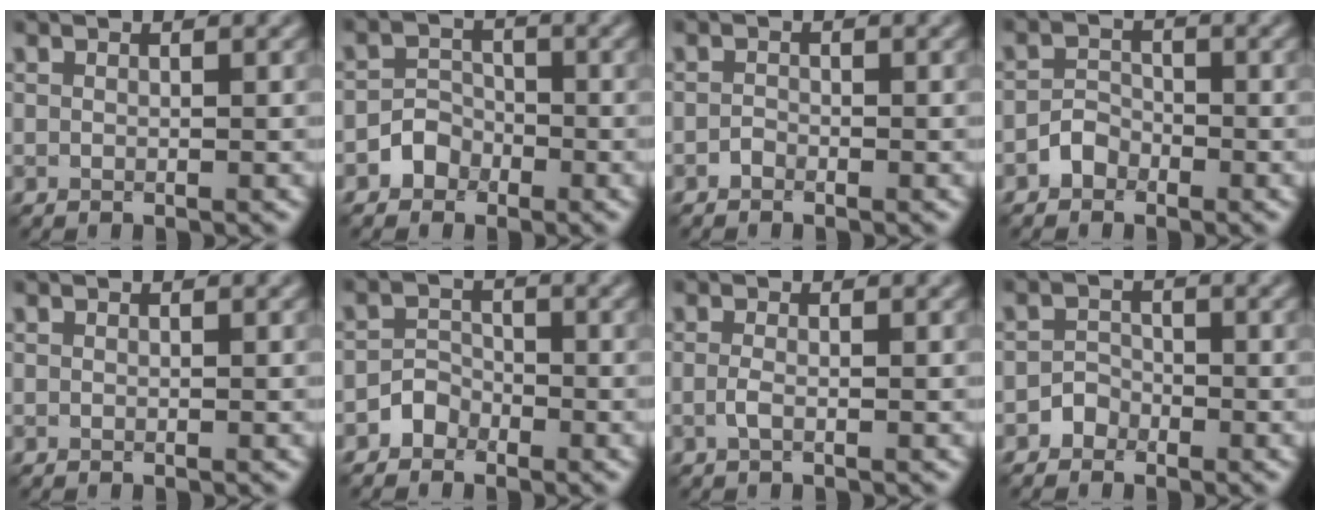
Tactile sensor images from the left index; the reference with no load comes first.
{"total": 2.2, "force": [-1.3, 1.7, 0.4], "torque": [0.002, 0.010, -0.027]}
{"total": 0.7, "force": [-0.5, 0.3, 0.2], "torque": [-0.003, -0.001, -0.012]}
{"total": 1.8, "force": [-1.2, 1.2, 0.4], "torque": [-0.002, 0.010, -0.024]}
{"total": 0.0}
{"total": 1.8, "force": [-1.3, 1.2, 0.2], "torque": [0.004, 0.011, -0.026]}
{"total": 1.1, "force": [-0.3, 0.3, 0.9], "torque": [-0.022, -0.003, -0.010]}
{"total": 1.5, "force": [-1.1, 1.0, 0.1], "torque": [0.006, 0.009, -0.020]}